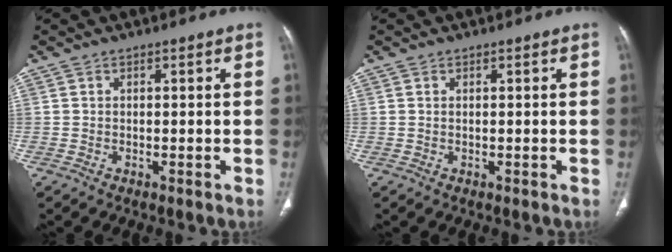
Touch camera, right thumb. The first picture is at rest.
{"total": 0.0}